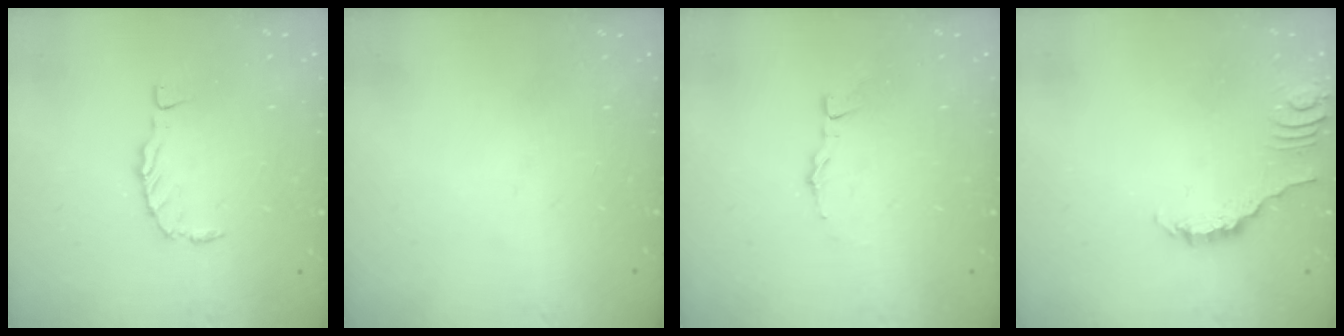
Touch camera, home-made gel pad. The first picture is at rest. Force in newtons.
{"total": 0.0}
{"total": 2.5, "press": 2.5, "slide": 0.1}
{"total": 2.2, "press": 2.1, "slide": 0.3}